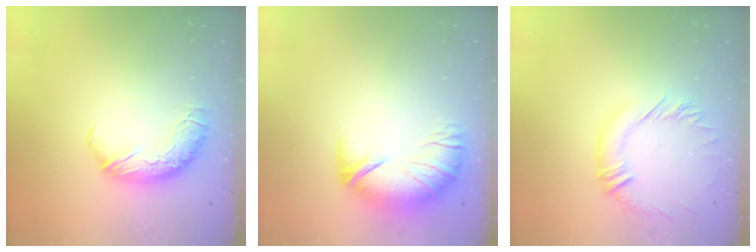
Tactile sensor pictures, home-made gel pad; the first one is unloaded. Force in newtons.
{"total": 2.7, "press": 1.5, "slide": 2.2}
{"total": 1.3, "press": 1.1, "slide": 0.7}